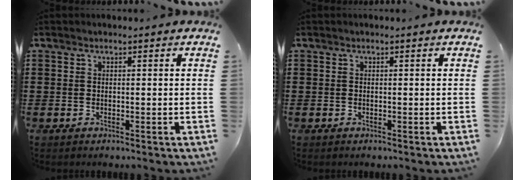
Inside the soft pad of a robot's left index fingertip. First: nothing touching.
{"total": 0.0}